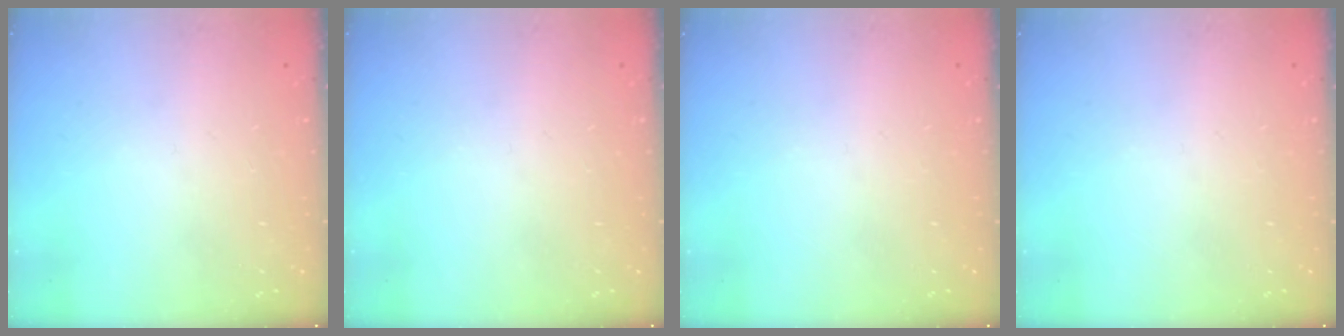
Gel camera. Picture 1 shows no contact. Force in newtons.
{"total": 0.0}
{"total": 0.0}
{"total": 0.0}